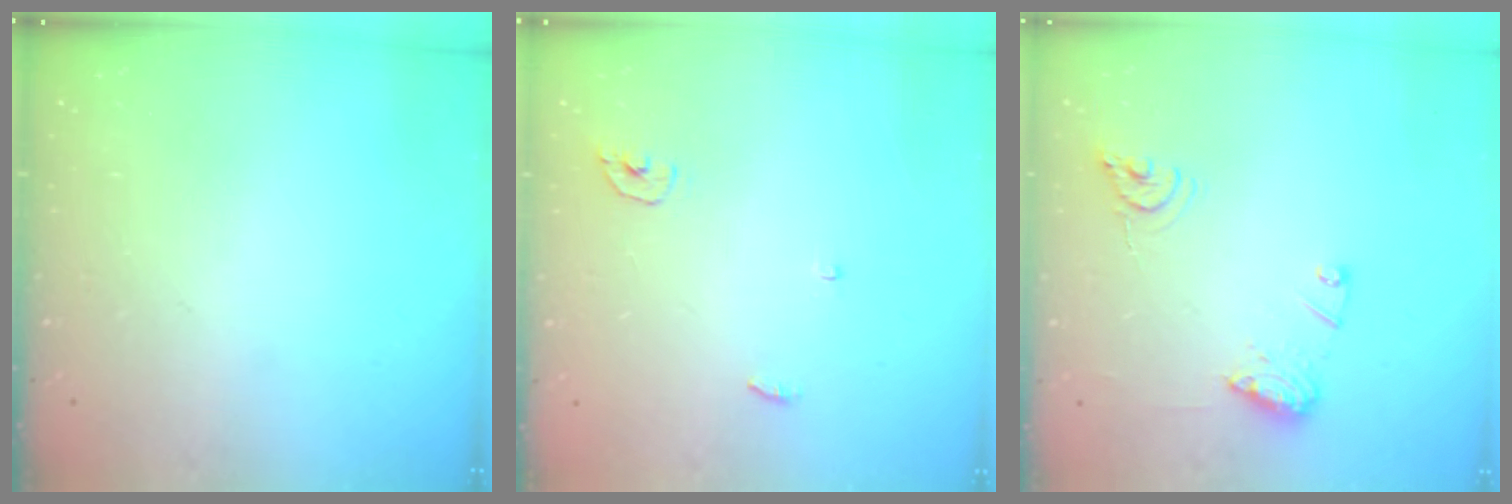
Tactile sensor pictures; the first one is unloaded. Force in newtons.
{"total": 3.7, "press": 3.6, "slide": 0.3}
{"total": 11.2, "press": 11.1, "slide": 1.1}